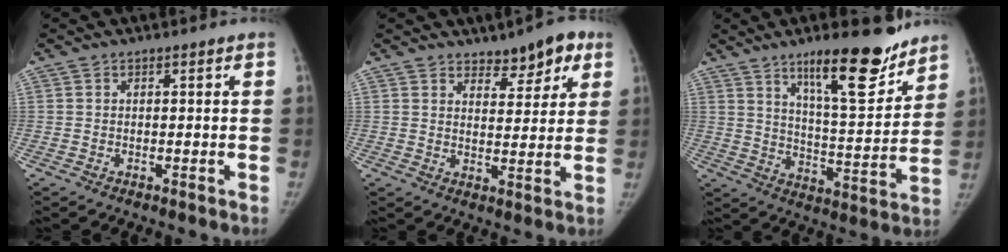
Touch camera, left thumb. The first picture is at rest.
{"total": 7.4, "force": [4.9, 3.5, 4.3], "torque": [-0.025, -0.029, 0.068]}
{"total": 18.1, "force": [12.9, 4.5, 11.9], "torque": [-0.145, -0.092, 0.211]}